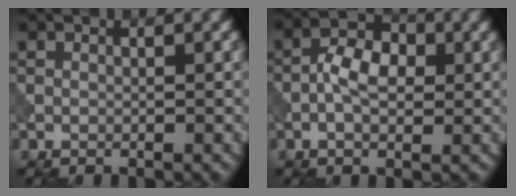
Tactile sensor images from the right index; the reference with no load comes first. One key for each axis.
{"total": 3.8, "fx": -0.7, "fy": 2.1, "fz": 3.1, "tx": -0.059, "ty": 0.006, "tz": -0.018}